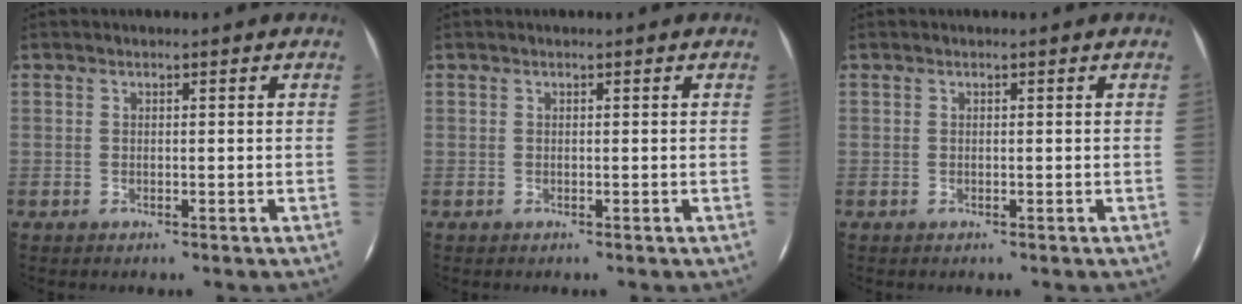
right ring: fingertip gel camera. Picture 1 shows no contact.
{"total": 0.0}
{"total": 0.0}